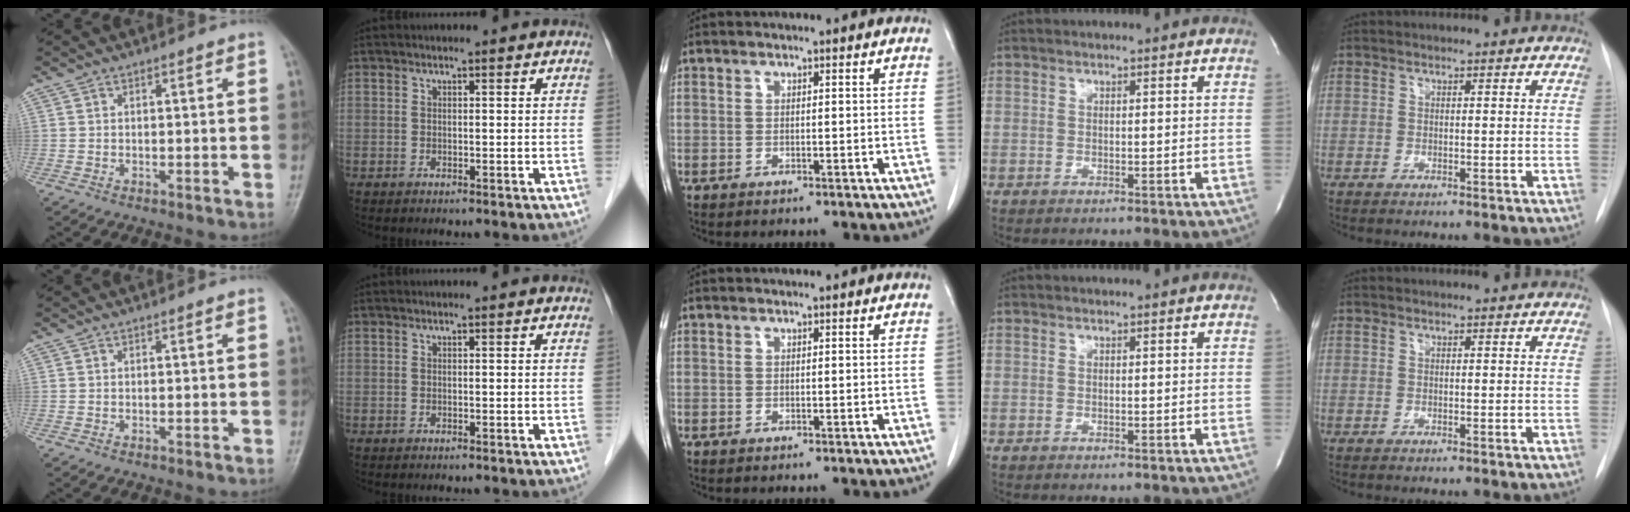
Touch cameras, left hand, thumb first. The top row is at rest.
{}